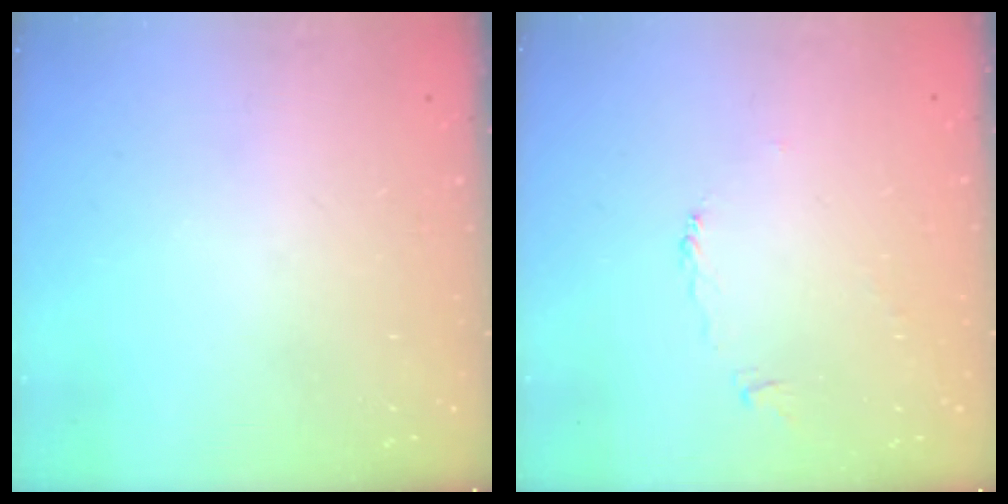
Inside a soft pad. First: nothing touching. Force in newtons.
{"total": 2.2, "press": 2.1, "slide": 0.4}